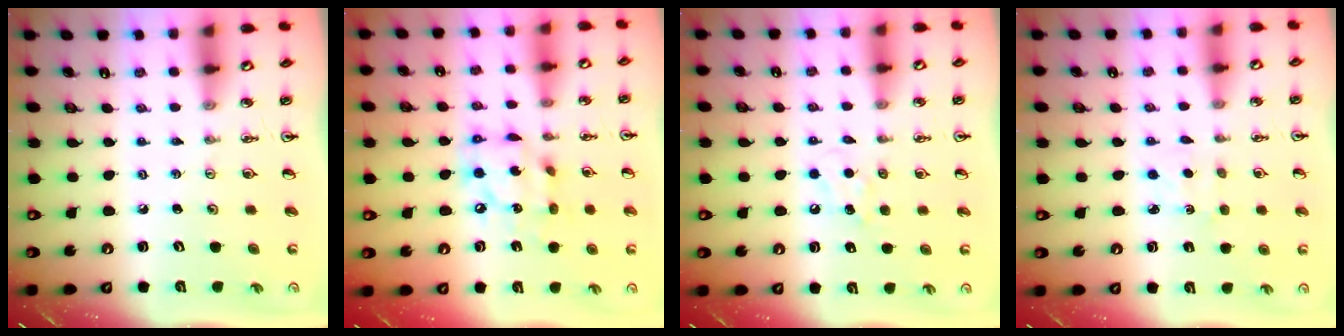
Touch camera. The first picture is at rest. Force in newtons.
{"total": 12.5, "press": 12.5, "slide": 0.9}
{"total": 5.5, "press": 5.4, "slide": 1.2}
{"total": 2.2, "press": 2.2, "slide": 0.3}